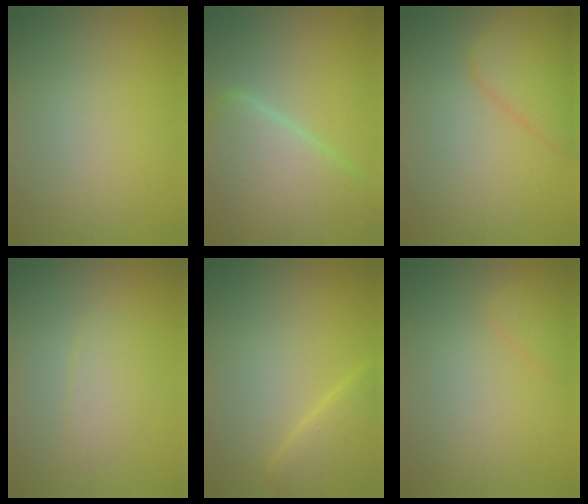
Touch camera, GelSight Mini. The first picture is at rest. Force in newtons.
{"total": 9.8, "press": 9.8, "slide": 1.0}
{"total": 3.9, "press": 3.9, "slide": 0.3}
{"total": 1.8, "press": 1.8, "slide": 0.2}
{"total": 3.0, "press": 3.0, "slide": 0.2}
{"total": 1.2, "press": 1.2, "slide": 0.1}